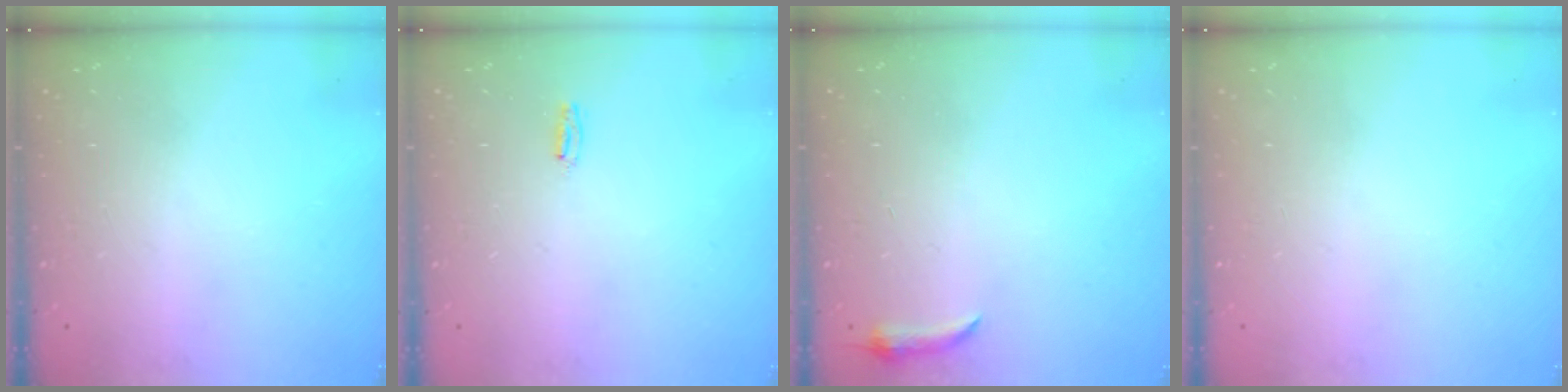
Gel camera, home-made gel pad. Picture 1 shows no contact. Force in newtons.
{"total": 3.5, "press": 2.7, "slide": 2.2}
{"total": 4.0, "press": 3.9, "slide": 0.8}
{"total": 2.7, "press": 2.0, "slide": 1.8}